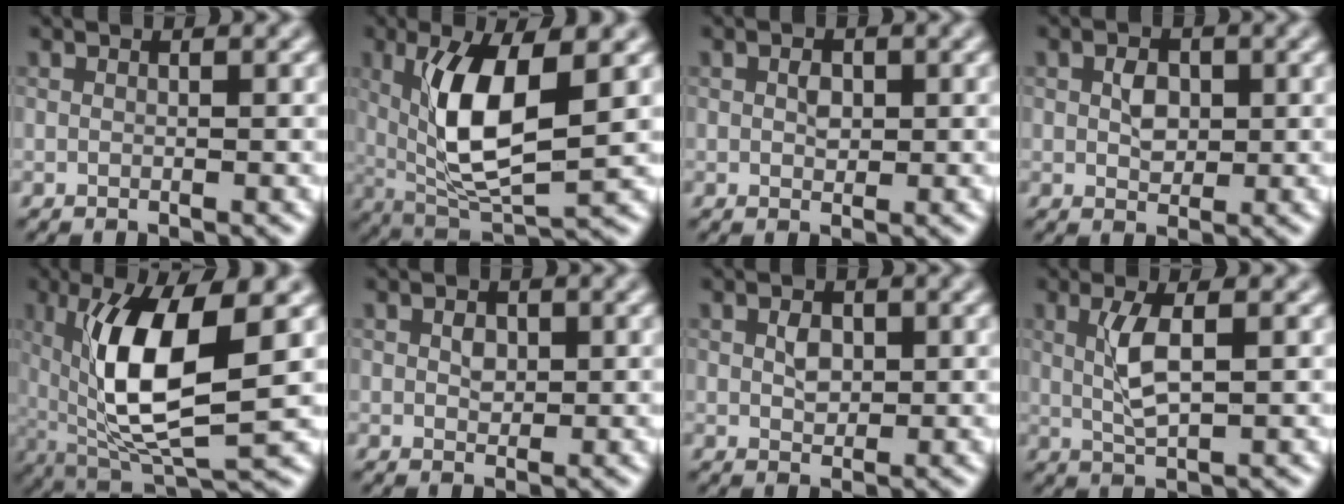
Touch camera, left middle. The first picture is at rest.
{"total": 8.0, "force": [1.3, 2.9, 7.3], "torque": [-0.146, -0.012, 0.033]}
{"total": 0.9, "force": [0.1, 0.7, 0.6], "torque": [-0.015, 0.001, 0.005]}
{"total": 1.8, "force": [0.0, 1.3, 1.2], "torque": [-0.026, 0.001, 0.005]}
{"total": 9.4, "force": [1.3, 3.3, 8.7], "torque": [-0.166, -0.009, 0.032]}
{"total": 1.0, "force": [0.1, 0.8, 0.6], "torque": [-0.013, 0.001, 0.006]}
{"total": 1.4, "force": [0.1, 1.0, 0.9], "torque": [-0.019, 0.000, 0.006]}
{"total": 3.0, "force": [0.4, 0.8, 2.8], "torque": [-0.066, 0.000, 0.013]}